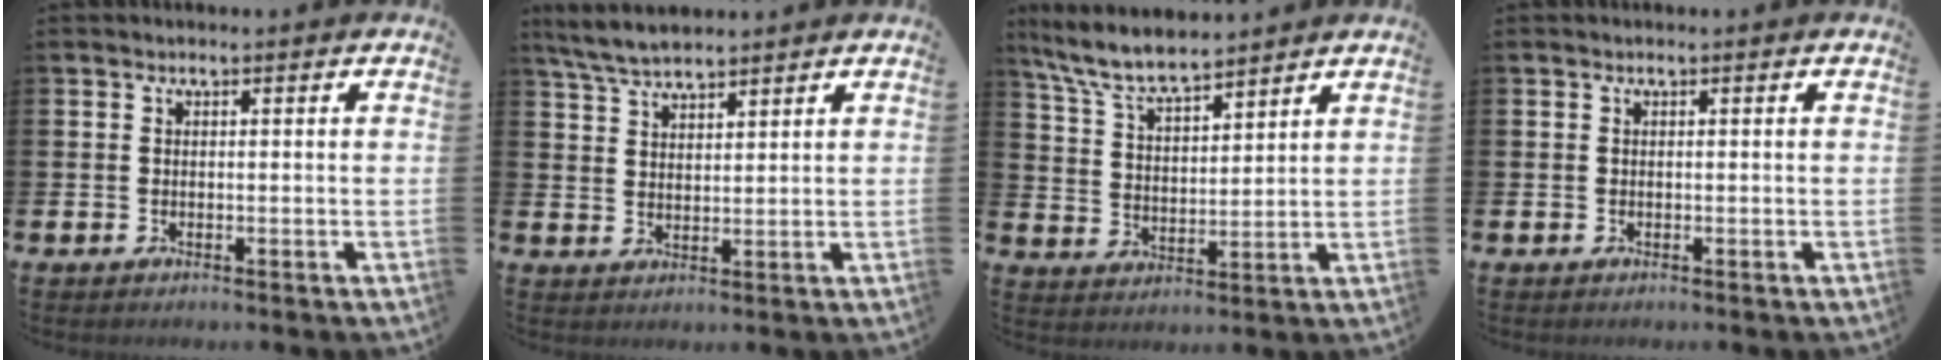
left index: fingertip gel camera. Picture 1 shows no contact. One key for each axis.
{"total": 4.9, "fx": 4.6, "fy": 0.7, "fz": 1.3, "tx": -0.045, "ty": -0.010, "tz": 0.088}
{"total": 7.3, "fx": 6.8, "fy": 1.0, "fz": 2.4, "tx": -0.076, "ty": -0.032, "tz": 0.123}
{"total": 0.0}